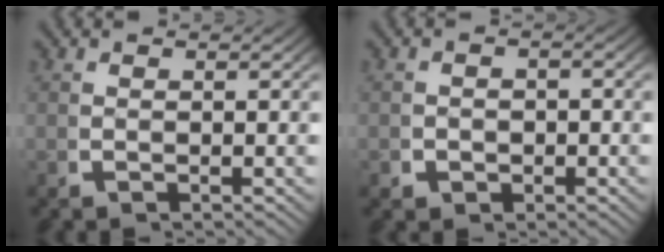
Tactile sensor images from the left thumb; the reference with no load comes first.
{"total": 1.8, "force": [-0.6, 1.6, 0.6], "torque": [-0.012, -0.008, -0.010]}